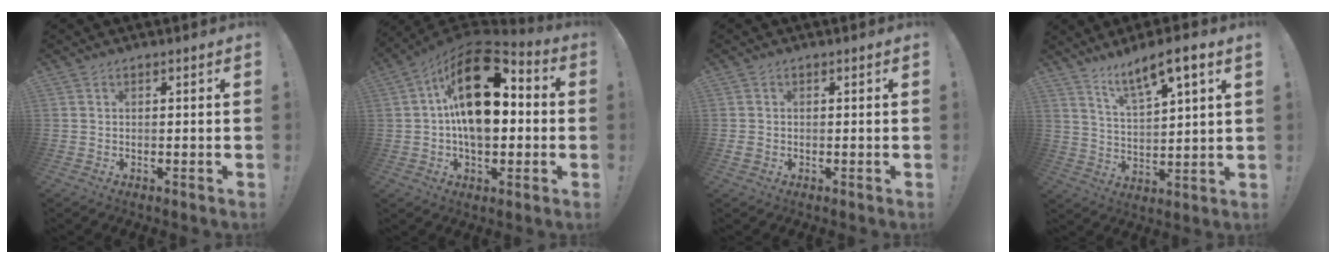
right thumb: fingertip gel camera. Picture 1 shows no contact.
{"total": 22.4, "force": [3.0, 13.3, 17.8], "torque": [-0.281, 0.003, 0.057]}
{"total": 1.4, "force": [-0.3, 1.3, 0.5], "torque": [-0.011, 0.004, -0.004]}
{"total": 9.6, "force": [7.2, 1.3, 6.2], "torque": [-0.099, -0.042, 0.119]}